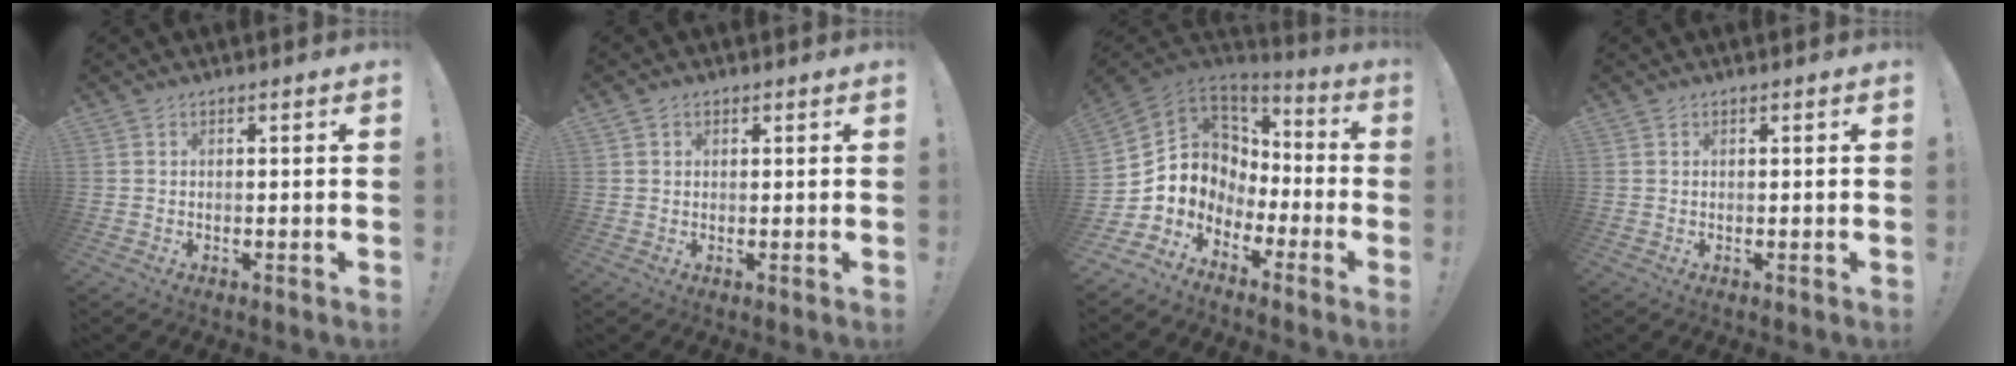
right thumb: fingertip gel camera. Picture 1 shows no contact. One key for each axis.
{"total": 1.2, "fx": 0.6, "fy": 0.9, "fz": 0.4, "tx": -0.005, "ty": 0.002, "tz": 0.012}
{"total": 5.9, "fx": -1.0, "fy": 5.8, "fz": 0.4, "tx": -0.015, "ty": -0.015, "tz": -0.004}
{"total": 0.0}